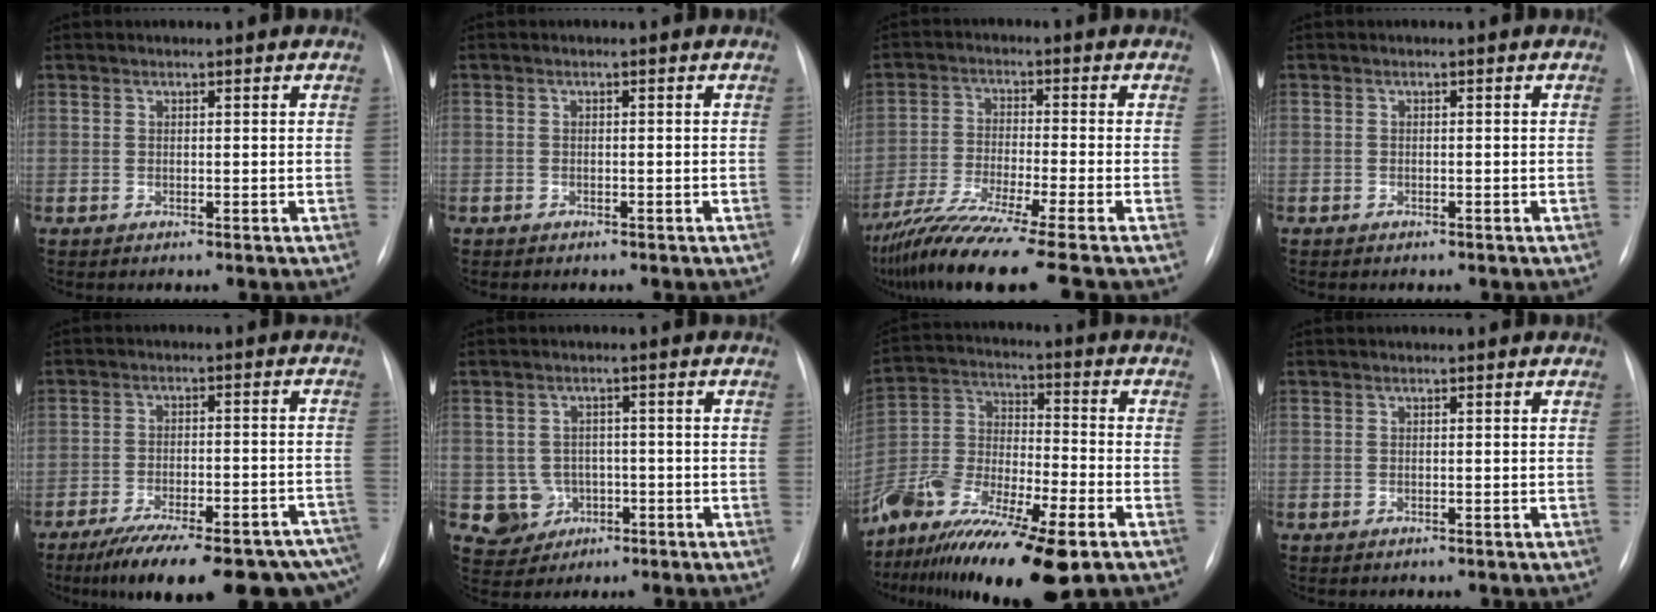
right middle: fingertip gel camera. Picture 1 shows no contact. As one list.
[{"total": 0.9, "force": [-0.7, 0.5, 0.2], "torque": [-0.008, 0.000, -0.008]}, {"total": 13.9, "force": [-11.0, -1.4, 8.5], "torque": [-0.165, -0.043, -0.189]}, {"total": 0.9, "force": [-0.7, 0.5, 0.2], "torque": [-0.008, 0.000, -0.008]}, {"total": 24.4, "force": [-18.8, 5.3, 14.6], "torque": [-0.161, -0.002, -0.249]}, {"total": 5.0, "force": [-1.2, 4.8, 0.6], "torque": [-0.005, 0.011, -0.010]}, {"total": 19.4, "force": [-13.5, 3.7, 13.5], "torque": [-0.282, -0.021, -0.246]}, {"total": 0.0}]